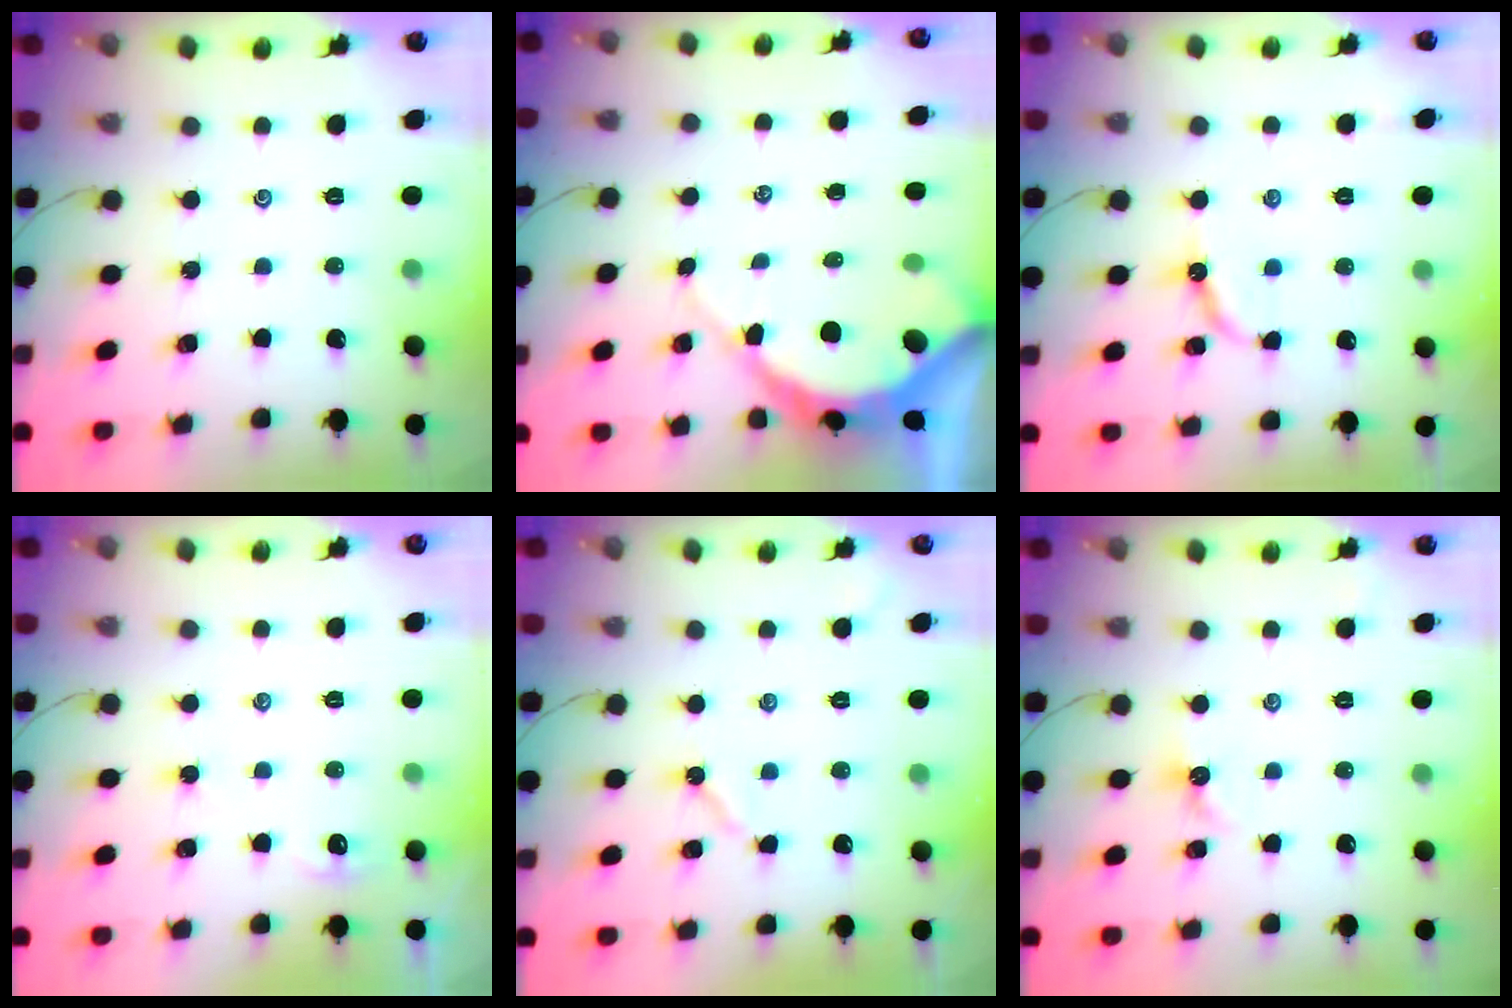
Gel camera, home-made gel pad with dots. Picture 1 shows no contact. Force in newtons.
{"total": 9.5, "press": 9.5, "slide": 1.2}
{"total": 9.0, "press": 9.0, "slide": 0.8}
{"total": 1.9, "press": 1.8, "slide": 0.3}
{"total": 4.4, "press": 4.3, "slide": 0.9}
{"total": 4.6, "press": 4.5, "slide": 0.8}